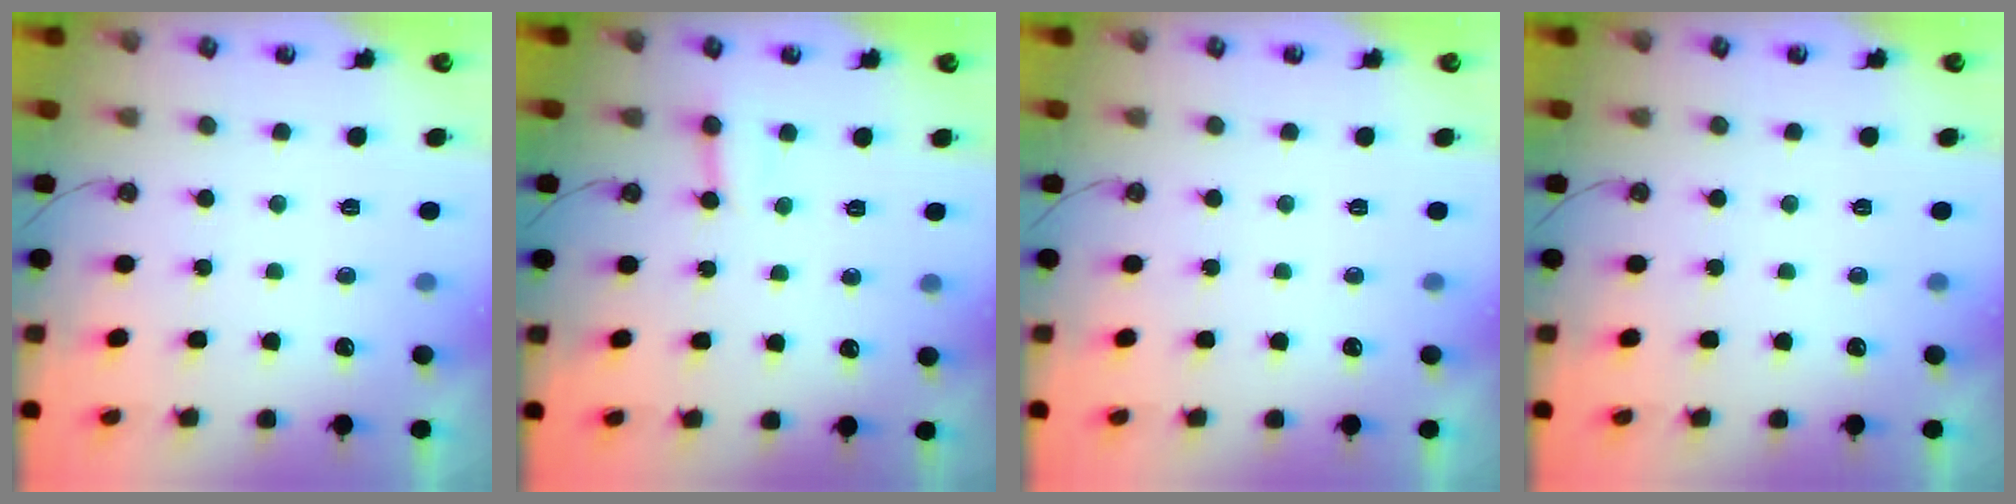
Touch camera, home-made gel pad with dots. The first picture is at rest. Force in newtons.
{"total": 2.7, "press": 2.7, "slide": 0.2}
{"total": 0.0}
{"total": 0.0}